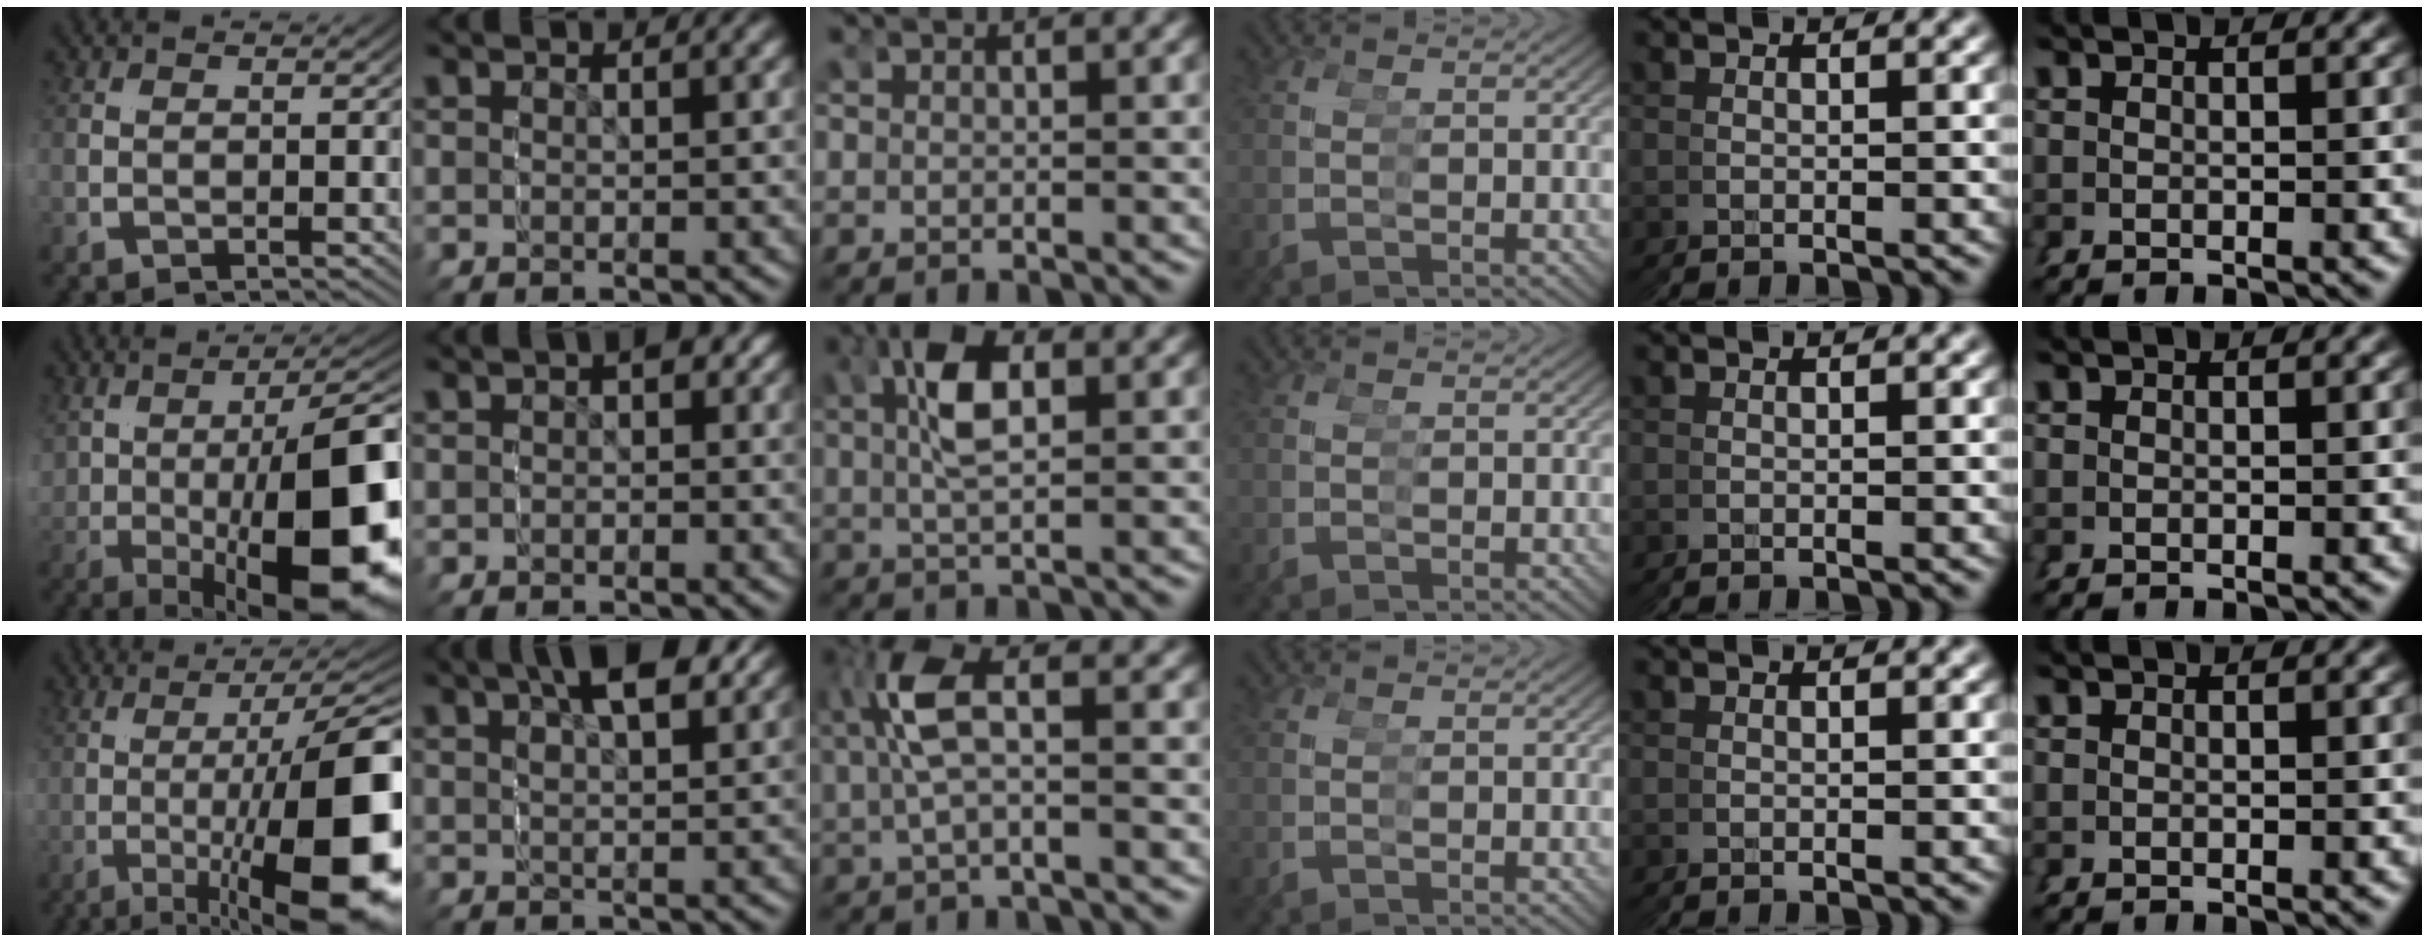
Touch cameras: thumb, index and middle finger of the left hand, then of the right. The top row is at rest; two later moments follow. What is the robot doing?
{"motion": "grasp_and_lifting", "object": "screwdriver"}